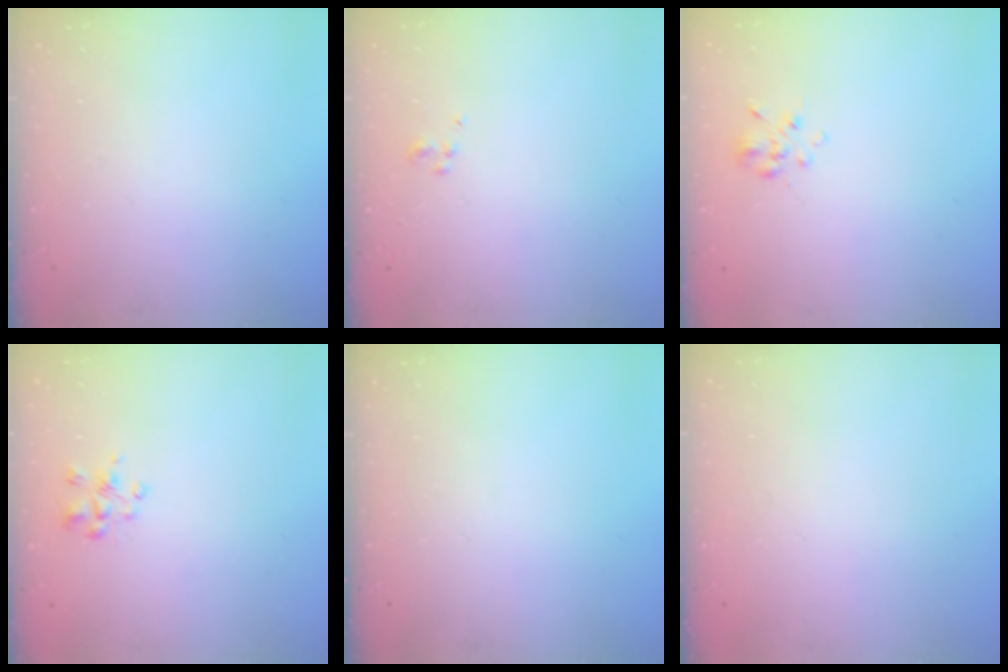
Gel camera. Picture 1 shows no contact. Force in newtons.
{"total": 1.3, "press": 1.2, "slide": 0.6}
{"total": 3.2, "press": 2.9, "slide": 1.3}
{"total": 3.2, "press": 3.2, "slide": 0.4}
{"total": 0.0}
{"total": 1.8, "press": 1.8, "slide": 0.2}